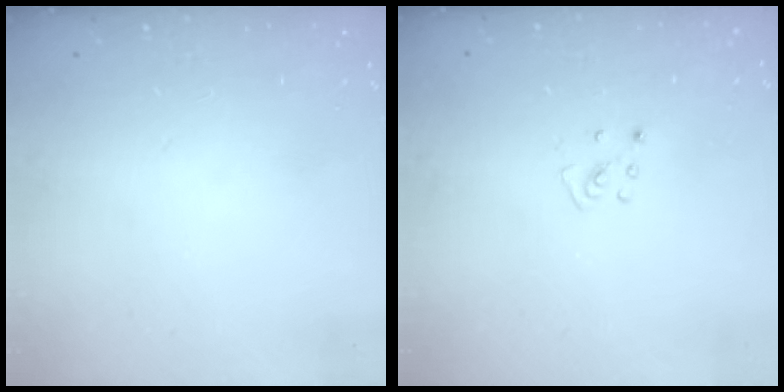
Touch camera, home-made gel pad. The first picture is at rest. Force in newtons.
{"total": 4.4, "press": 4.4, "slide": 0.3}